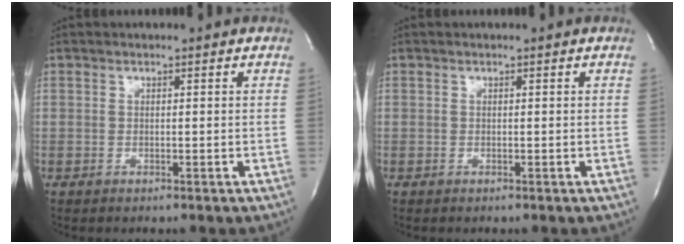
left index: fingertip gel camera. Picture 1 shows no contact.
{"total": 0.0}